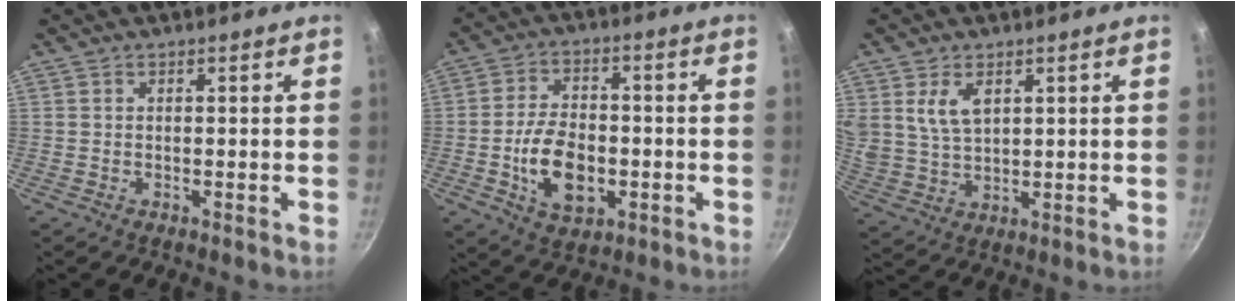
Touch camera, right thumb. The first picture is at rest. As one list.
[{"total": 11.8, "force": [-2.7, 7.4, 8.8], "torque": [-0.137, 0.014, -0.043]}, {"total": 7.1, "force": [2.9, 4.5, 4.7], "torque": [-0.077, -0.017, 0.063]}]